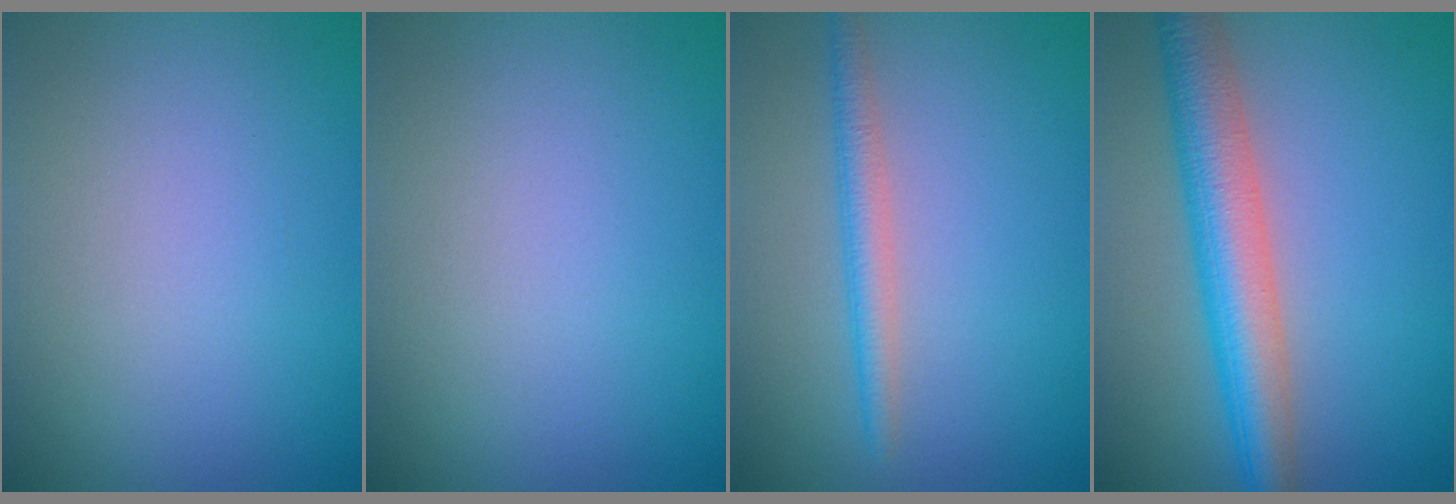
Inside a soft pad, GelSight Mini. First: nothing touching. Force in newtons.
{"total": 0.0}
{"total": 2.3, "press": 2.3, "slide": 0.1}
{"total": 6.4, "press": 6.4, "slide": 0.2}